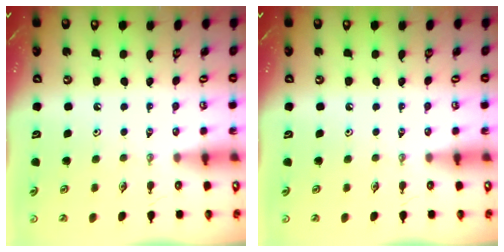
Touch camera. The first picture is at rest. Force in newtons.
{"total": 0.0}